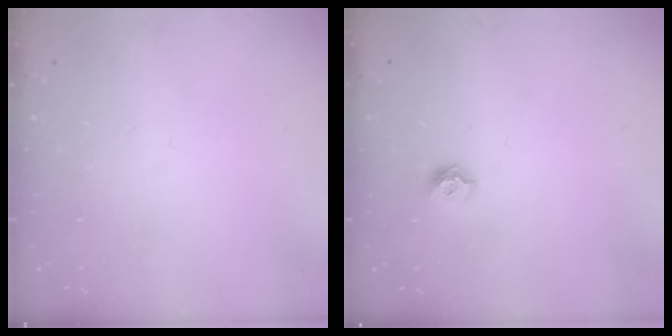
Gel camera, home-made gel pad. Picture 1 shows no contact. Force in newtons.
{"total": 7.2, "press": 7.1, "slide": 0.7}